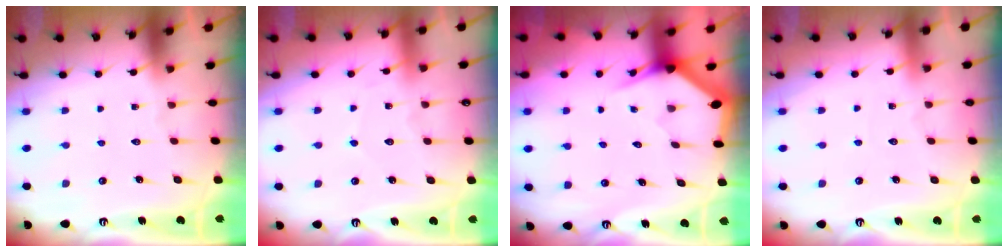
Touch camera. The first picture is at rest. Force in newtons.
{"total": 4.2, "press": 4.2, "slide": 0.5}
{"total": 3.1, "press": 3.1, "slide": 0.0}
{"total": 1.8, "press": 1.7, "slide": 0.2}